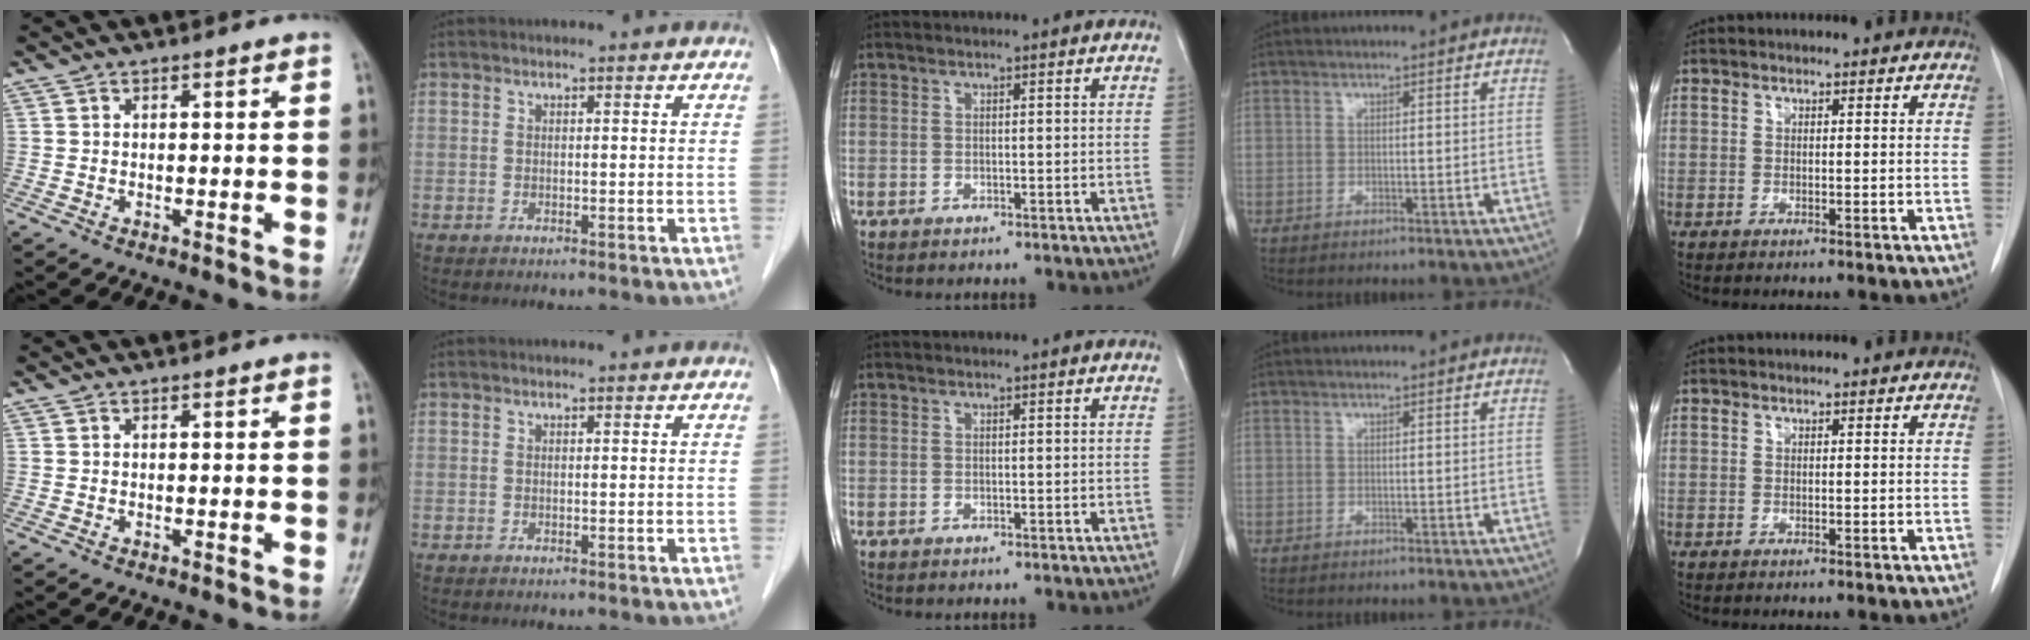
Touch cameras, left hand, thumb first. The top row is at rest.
{}